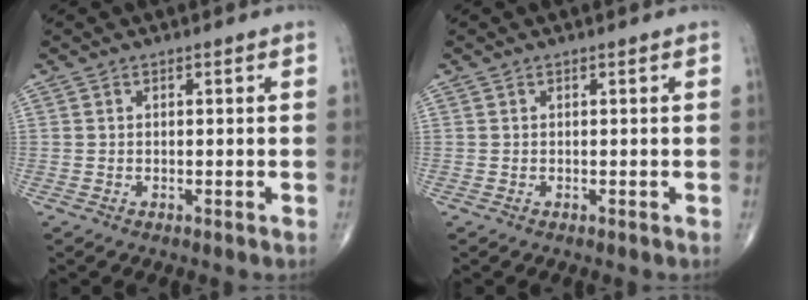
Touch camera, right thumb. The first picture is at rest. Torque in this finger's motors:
{"motor_torque": [0.00, 0.00, 0.00, 0.00, 0.01]}